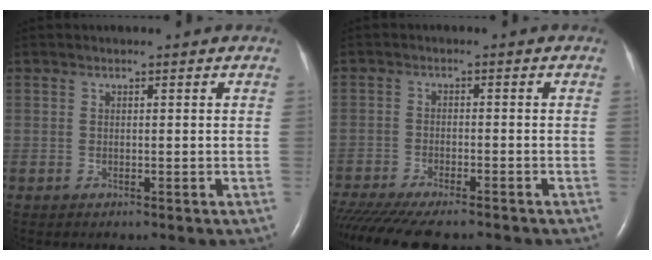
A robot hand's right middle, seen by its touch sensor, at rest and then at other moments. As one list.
[{"total": 15.5, "force": [-13.2, 3.1, 7.5], "torque": [-0.164, -0.034, -0.199]}]